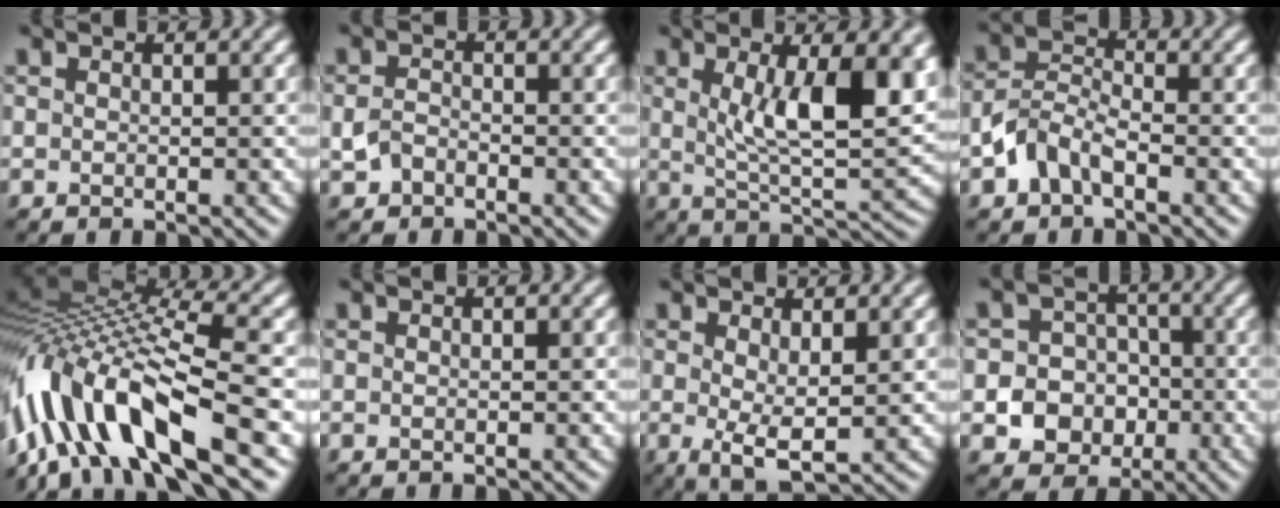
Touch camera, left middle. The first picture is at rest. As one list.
[{"total": 1.5, "force": [-0.8, 1.0, 0.7], "torque": [-0.017, 0.005, -0.020]}, {"total": 9.5, "force": [2.2, 3.0, 8.7], "torque": [-0.138, -0.011, 0.042]}, {"total": 3.8, "force": [-1.8, 2.3, 2.4], "torque": [-0.050, 0.012, -0.045]}, {"total": 12.8, "force": [-5.4, 4.8, 10.5], "torque": [-0.200, 0.015, -0.104]}, {"total": 0.0}, {"total": 3.0, "force": [0.4, 0.8, 2.8], "torque": [-0.051, -0.008, 0.010]}, {"total": 7.1, "force": [-2.2, 6.4, 2.2], "torque": [-0.023, 0.000, -0.059]}]